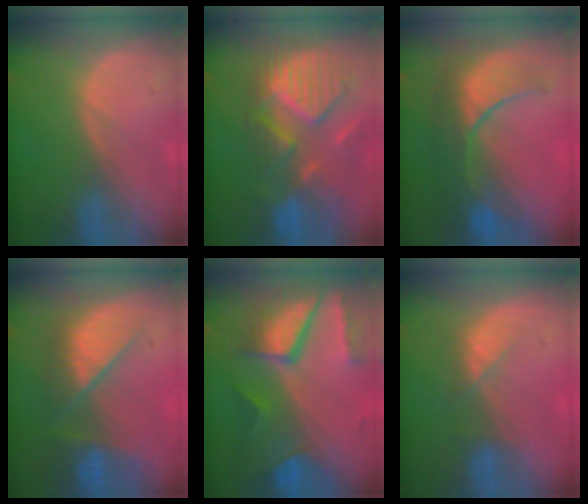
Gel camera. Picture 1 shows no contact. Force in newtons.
{"total": 11.7, "press": 10.3, "slide": 5.6}
{"total": 9.9, "press": 9.3, "slide": 3.5}
{"total": 9.7, "press": 8.3, "slide": 5.0}
{"total": 10.4, "press": 8.8, "slide": 5.5}
{"total": 2.9, "press": 2.9, "slide": 0.7}